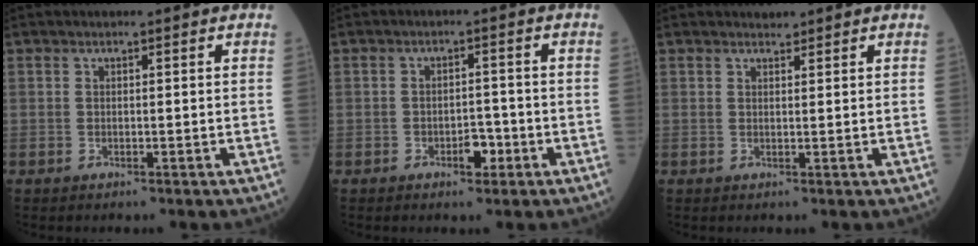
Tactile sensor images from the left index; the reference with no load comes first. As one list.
[{"total": 2.8, "force": [-1.4, 1.5, 1.9], "torque": [-0.025, 0.005, -0.022]}, {"total": 1.2, "force": [1.1, 0.3, -0.1], "torque": [-0.011, 0.003, 0.020]}]